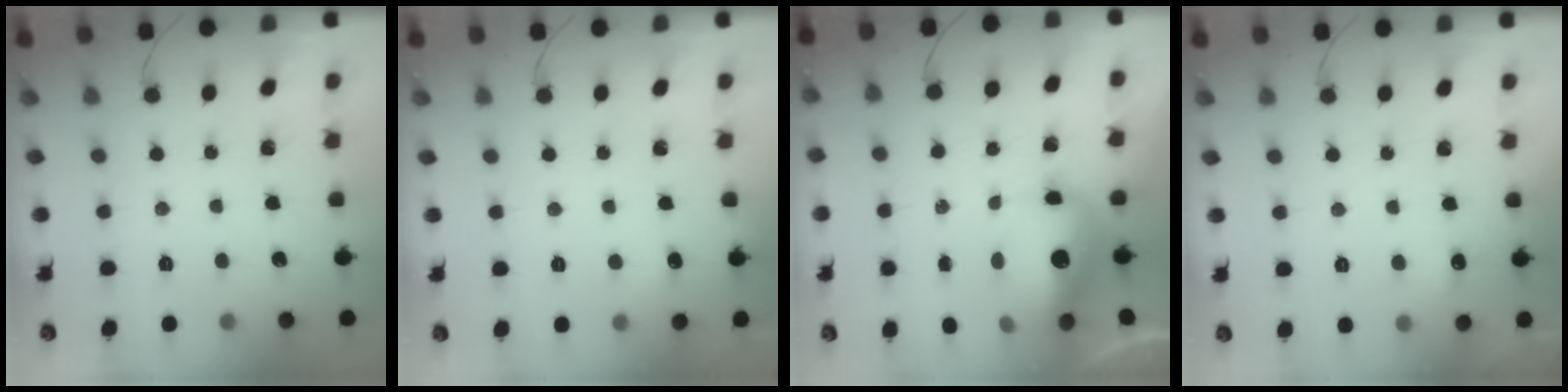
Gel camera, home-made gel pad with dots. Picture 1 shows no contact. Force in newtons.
{"total": 11.1, "press": 3.0, "slide": 10.7}
{"total": 13.4, "press": 13.1, "slide": 3.0}
{"total": 5.3, "press": 5.1, "slide": 1.4}